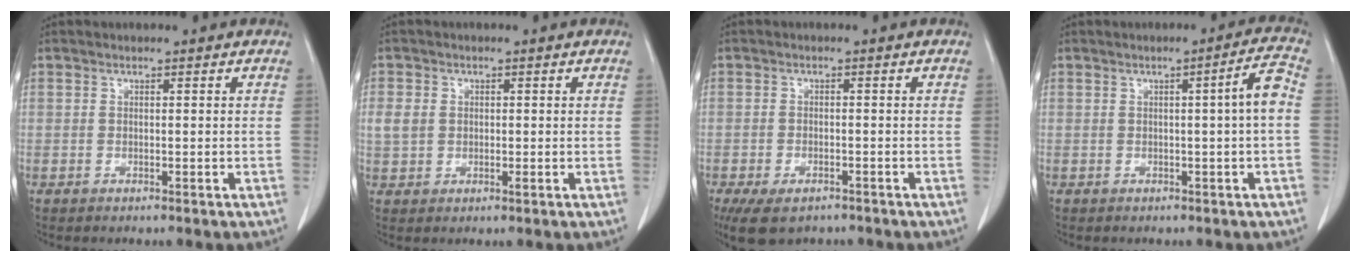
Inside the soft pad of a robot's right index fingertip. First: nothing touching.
{"total": 3.6, "force": [0.4, 2.9, 2.1], "torque": [-0.049, 0.005, 0.012]}
{"total": 7.5, "force": [-5.3, 3.6, 3.9], "torque": [-0.070, -0.009, -0.081]}
{"total": 4.1, "force": [-0.2, -0.5, 4.1], "torque": [-0.056, 0.005, -0.002]}